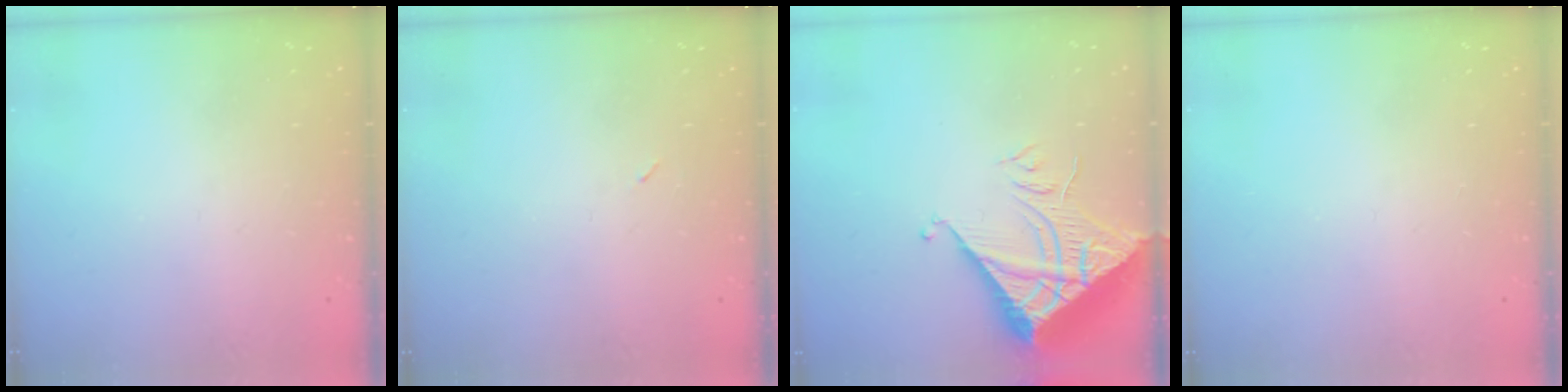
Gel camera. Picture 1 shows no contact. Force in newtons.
{"total": 2.2, "press": 2.1, "slide": 0.9}
{"total": 11.2, "press": 11.2, "slide": 0.9}
{"total": 0.0}